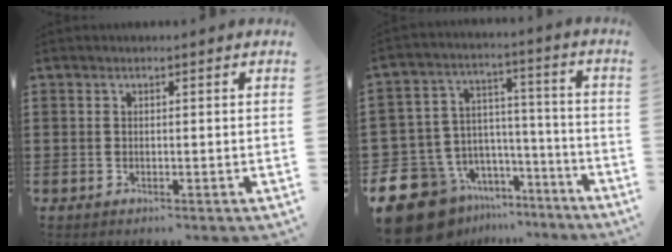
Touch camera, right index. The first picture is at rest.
{"total": 13.0, "force": [-10.1, 7.8, 2.4], "torque": [-0.088, 0.023, -0.187]}